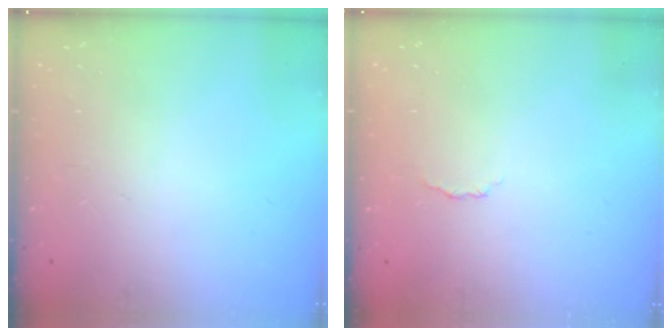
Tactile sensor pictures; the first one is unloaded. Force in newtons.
{"total": 2.9, "press": 2.8, "slide": 0.7}